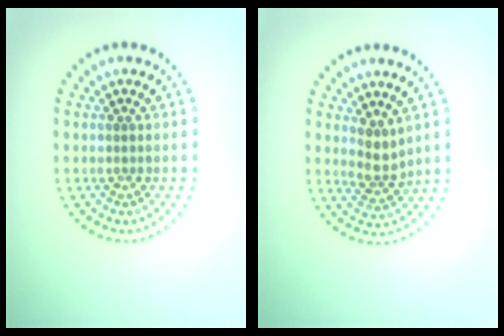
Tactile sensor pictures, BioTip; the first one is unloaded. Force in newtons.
{"total": 2.3, "press": 1.7, "slide": 1.5}